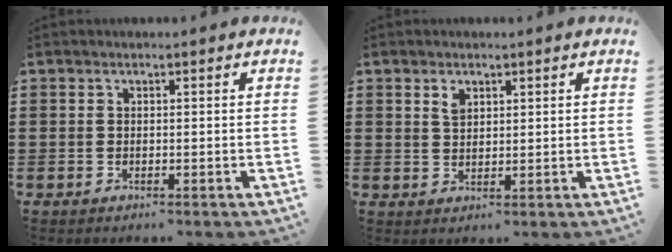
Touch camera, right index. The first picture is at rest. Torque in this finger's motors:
{"motor_torque": [0.02, 0.02, 0.03, 0.02]}